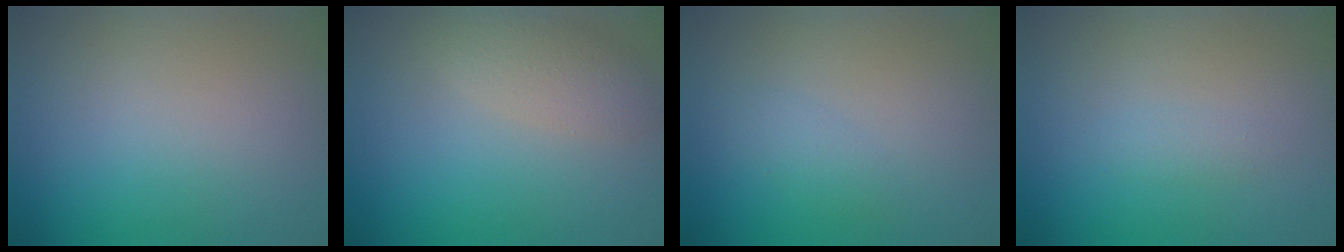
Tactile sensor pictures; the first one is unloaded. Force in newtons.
{"total": 2.7, "press": 2.7, "slide": 0.2}
{"total": 1.2, "press": 1.2, "slide": 0.0}
{"total": 0.8, "press": 0.8, "slide": 0.1}